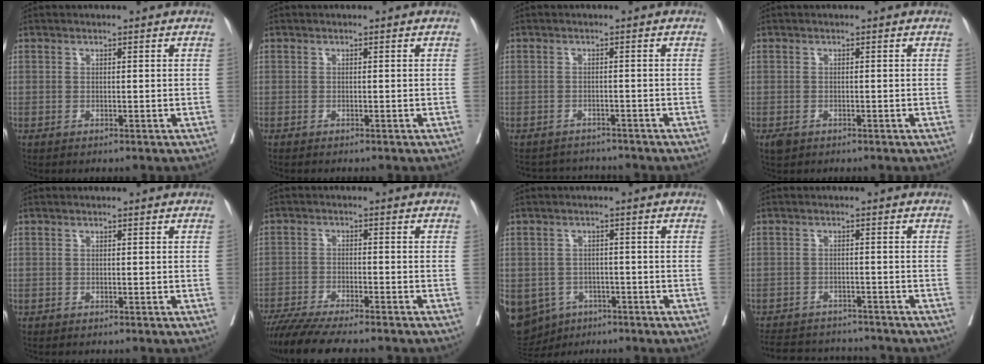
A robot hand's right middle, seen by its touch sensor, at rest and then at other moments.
{"total": 1.1, "force": [-1.0, 0.2, 0.4], "torque": [-0.007, -0.002, -0.014]}
{"total": 5.4, "force": [-5.3, 1.0, 0.0], "torque": [0.005, 0.007, -0.073]}
{"total": 1.4, "force": [-0.9, 0.9, 0.7], "torque": [-0.016, -0.001, -0.009]}
{"total": 0.0}
{"total": 11.8, "force": [-10.2, 1.1, 5.8], "torque": [-0.082, -0.022, -0.160]}
{"total": 14.8, "force": [-7.0, 11.9, 5.2], "torque": [-0.157, 0.000, -0.089]}
{"total": 11.3, "force": [-10.6, 2.9, 2.7], "torque": [-0.053, 0.008, -0.145]}